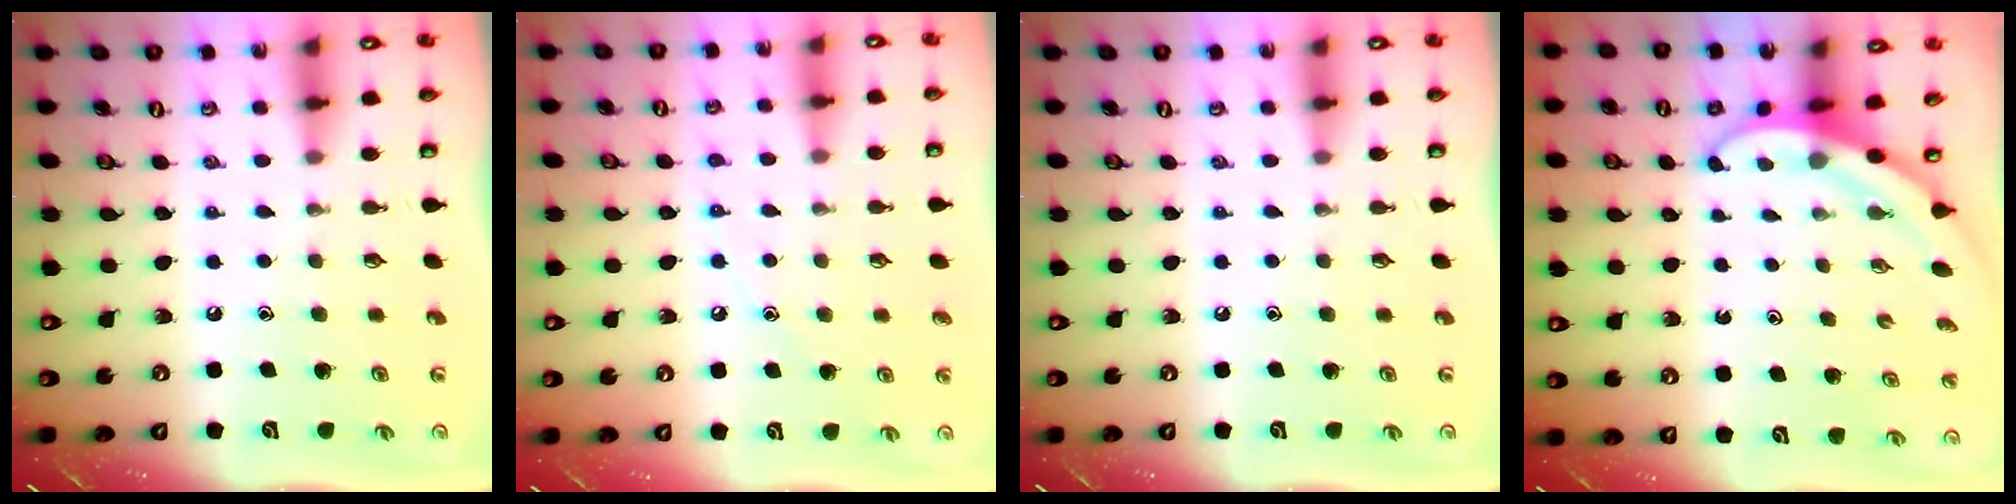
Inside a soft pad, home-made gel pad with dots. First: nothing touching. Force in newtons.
{"total": 5.5, "press": 5.5, "slide": 0.7}
{"total": 0.0}
{"total": 3.0, "press": 3.0, "slide": 0.1}